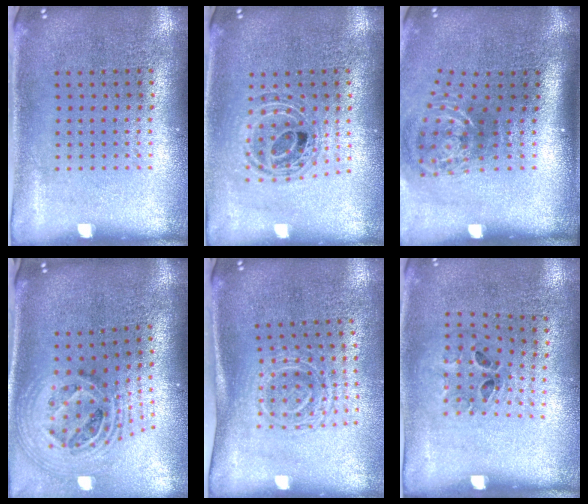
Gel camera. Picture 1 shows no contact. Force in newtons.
{"total": 0.9, "press": 0.9, "slide": 0.2}
{"total": 2.0, "press": 1.2, "slide": 1.6}
{"total": 2.2, "press": 1.7, "slide": 1.5}
{"total": 1.7, "press": 1.3, "slide": 1.1}
{"total": 1.3, "press": 0.7, "slide": 1.1}